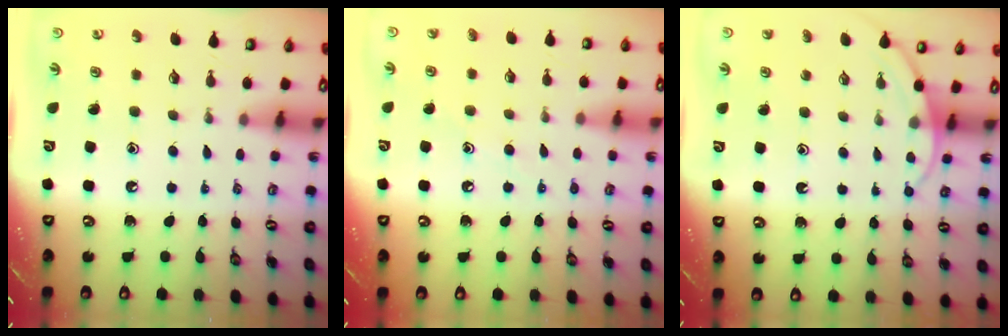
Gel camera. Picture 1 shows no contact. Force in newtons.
{"total": 7.0, "press": 7.0, "slide": 0.5}
{"total": 3.8, "press": 3.8, "slide": 0.3}